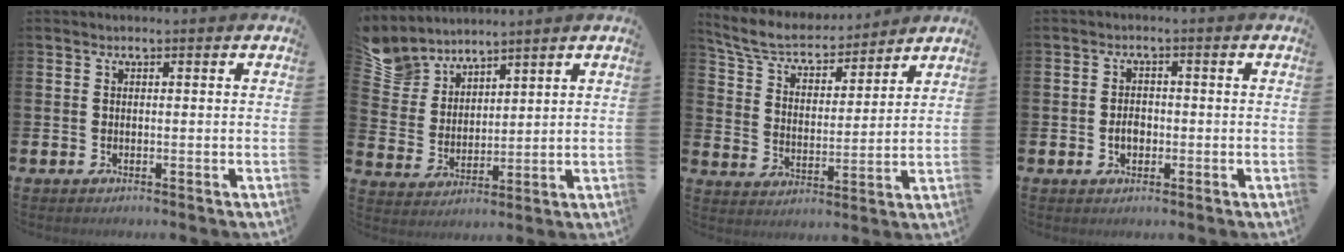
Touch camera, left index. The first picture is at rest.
{"total": 5.7, "force": [5.4, 1.8, -0.4], "torque": [-0.028, -0.034, 0.103]}
{"total": 7.3, "force": [6.7, 2.0, 1.9], "torque": [-0.074, -0.043, 0.118]}
{"total": 2.3, "force": [-0.5, 1.7, 1.5], "torque": [-0.022, 0.002, -0.014]}